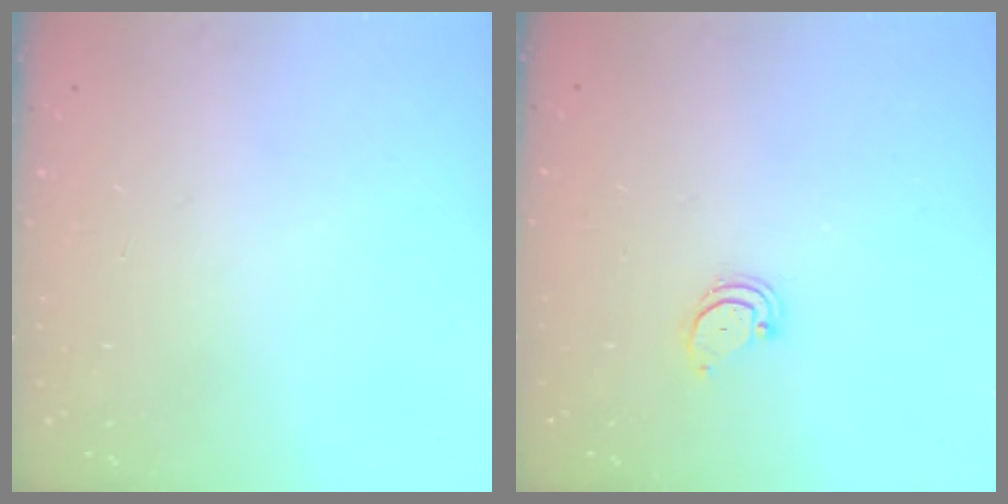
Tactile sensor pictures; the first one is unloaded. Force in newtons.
{"total": 2.2, "press": 2.2, "slide": 0.3}